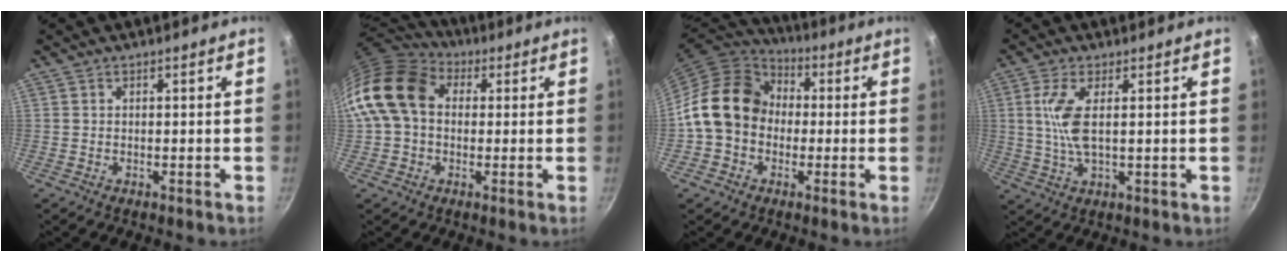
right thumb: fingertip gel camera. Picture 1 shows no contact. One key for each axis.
{"total": 15.1, "fx": 2.0, "fy": 11.3, "fz": 9.8, "tx": -0.168, "ty": 0.027, "tz": 0.020}
{"total": 15.0, "fx": -0.1, "fy": 12.4, "fz": 8.4, "tx": -0.110, "ty": 0.037, "tz": -0.015}
{"total": 7.0, "fx": 1.4, "fy": 2.4, "fz": 6.5, "tx": -0.142, "ty": -0.002, "tz": 0.030}